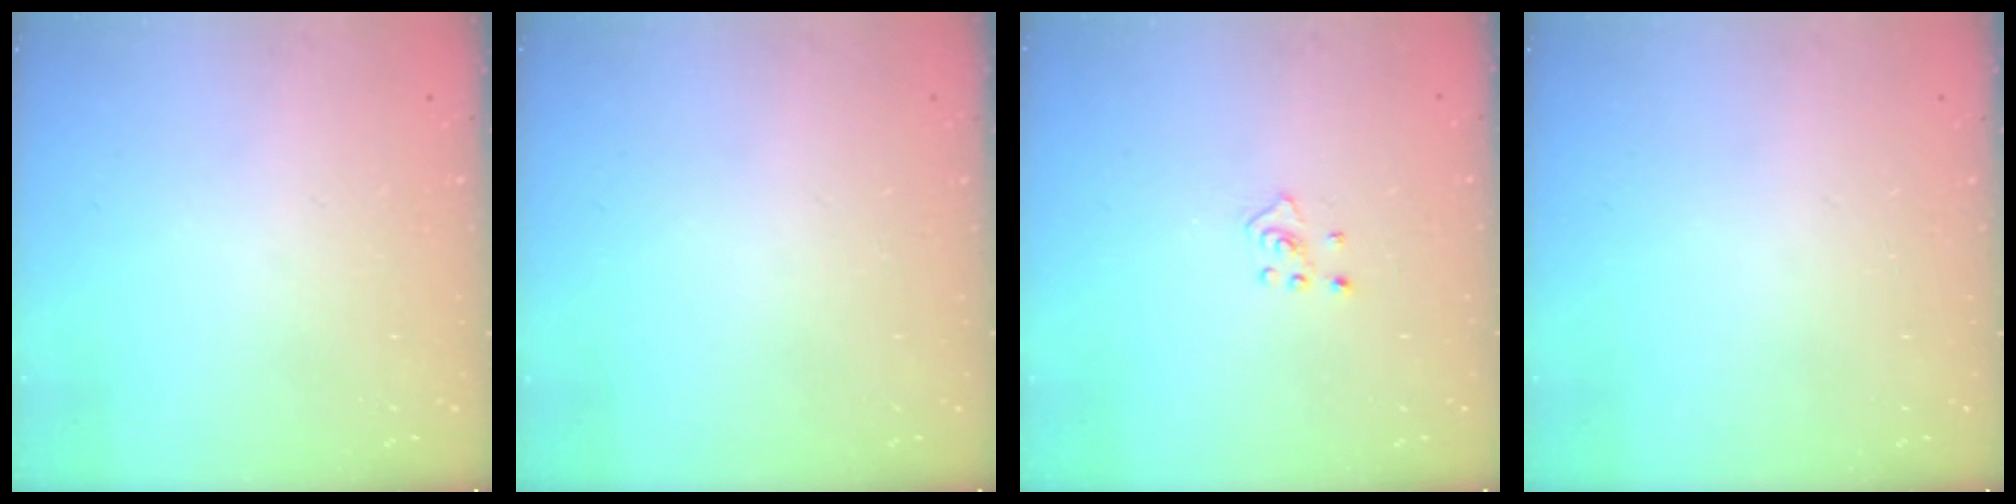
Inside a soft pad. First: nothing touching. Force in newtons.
{"total": 0.0}
{"total": 2.4, "press": 2.4, "slide": 0.5}
{"total": 0.0}